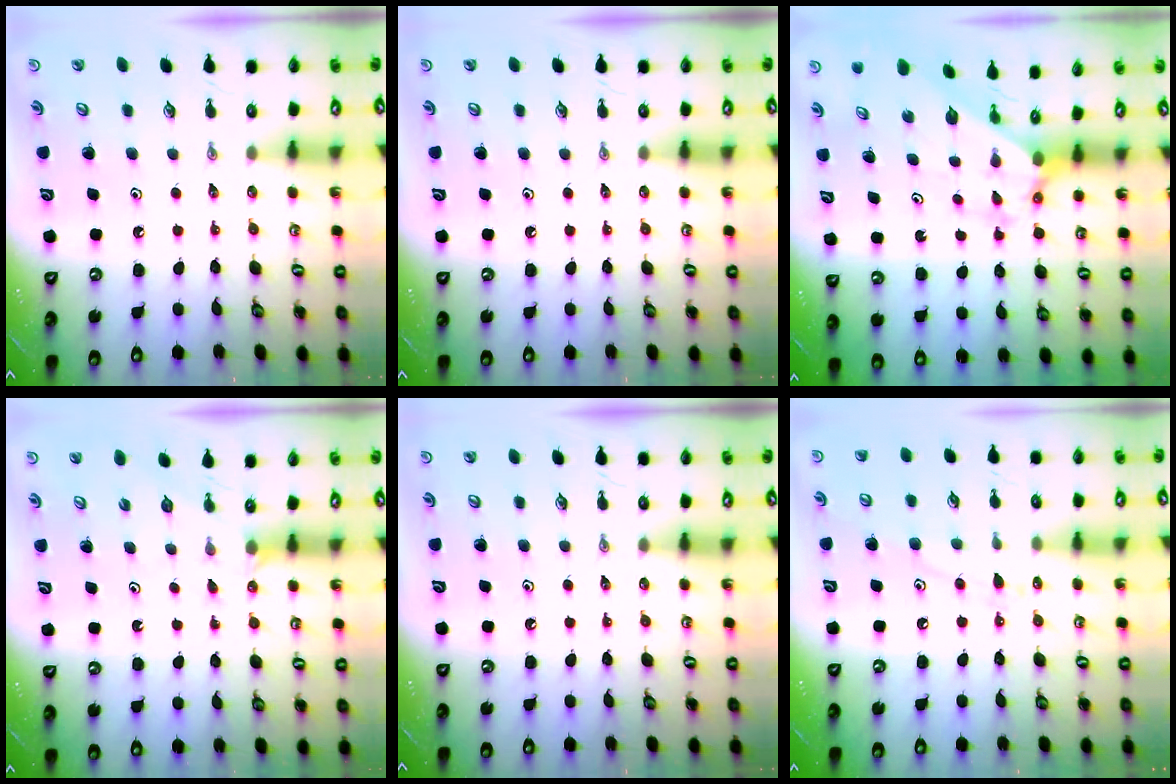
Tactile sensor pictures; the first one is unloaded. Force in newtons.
{"total": 0.0}
{"total": 2.1, "press": 2.1, "slide": 0.2}
{"total": 1.9, "press": 1.9, "slide": 0.3}
{"total": 0.0}
{"total": 8.1, "press": 8.0, "slide": 0.6}